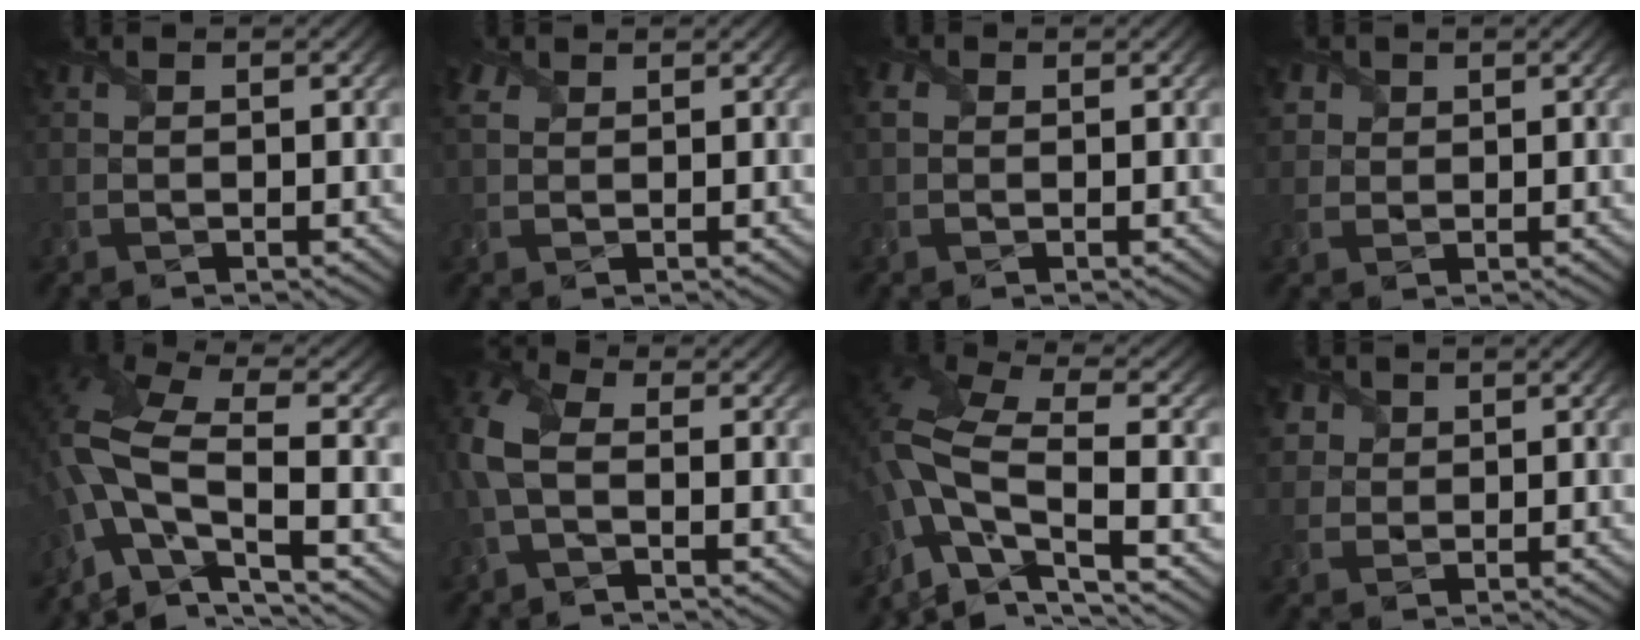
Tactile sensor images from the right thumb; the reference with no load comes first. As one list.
[{"total": 2.2, "force": [1.5, 1.3, 1.0], "torque": [-0.029, 0.011, 0.028]}, {"total": 1.8, "force": [0.6, 1.4, 0.9], "torque": [-0.024, 0.006, 0.008]}, {"total": 2.8, "force": [1.3, 2.3, 0.8], "torque": [-0.029, 0.001, 0.028]}, {"total": 11.9, "force": [-4.1, 4.6, 10.1], "torque": [-0.234, -0.010, -0.083]}, {"total": 5.6, "force": [-0.5, 3.1, 4.7], "torque": [-0.125, 0.005, -0.022]}, {"total": 12.2, "force": [-4.9, 4.9, 10.1], "torque": [-0.235, -0.015, -0.096]}, {"total": 3.6, "force": [1.9, 2.9, 1.1], "torque": [-0.041, -0.003, 0.043]}]